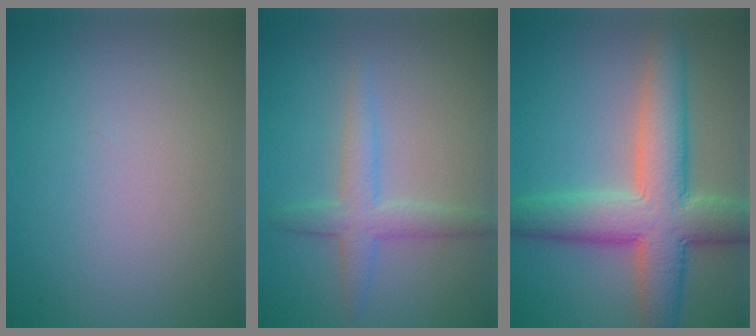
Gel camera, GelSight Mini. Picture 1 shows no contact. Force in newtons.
{"total": 2.9, "press": 2.9, "slide": 0.1}
{"total": 8.8, "press": 8.8, "slide": 0.6}